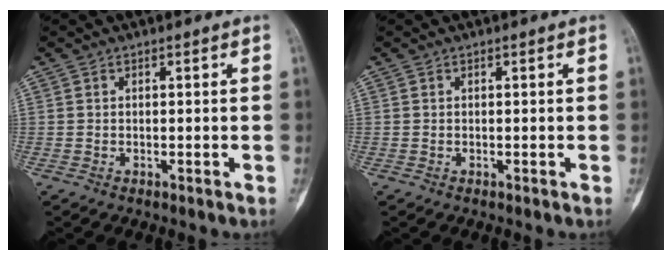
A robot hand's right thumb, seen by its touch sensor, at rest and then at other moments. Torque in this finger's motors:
{"motor_torque": [0.67, 0.06, 0.15, 0.10, 0.08]}